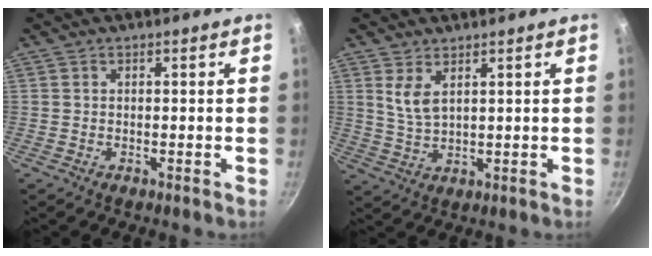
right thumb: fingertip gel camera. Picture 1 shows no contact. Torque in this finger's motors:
{"motor_torque": [0.08, -0.02, 0.66, 0.02, 0.02]}